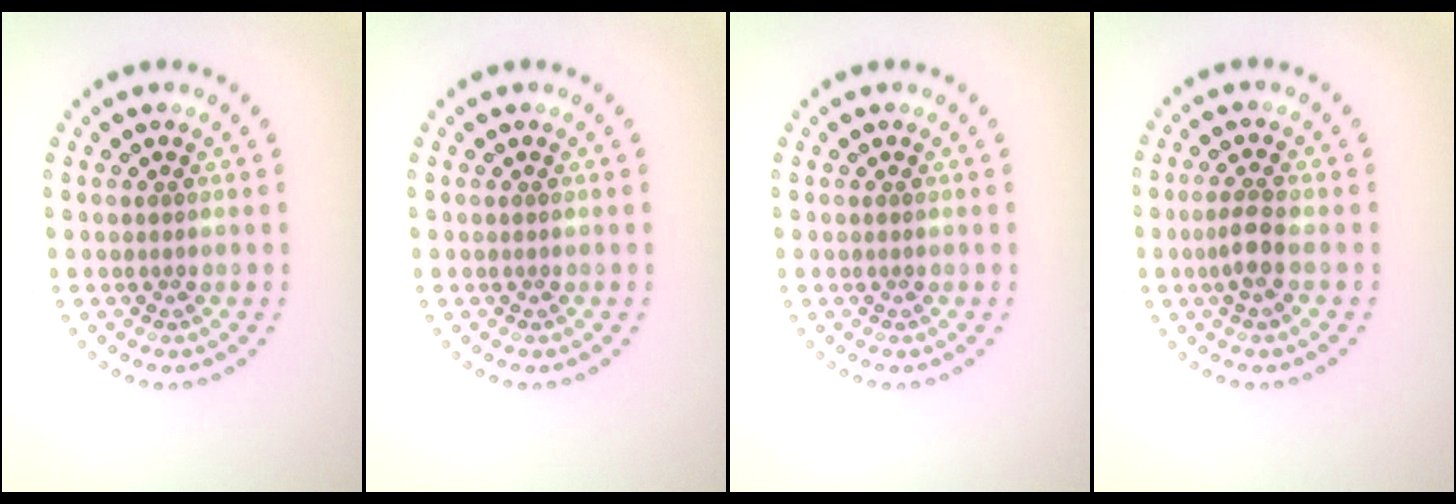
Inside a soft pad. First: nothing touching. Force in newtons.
{"total": 0.0}
{"total": 0.0}
{"total": 2.1, "press": 1.9, "slide": 1.0}